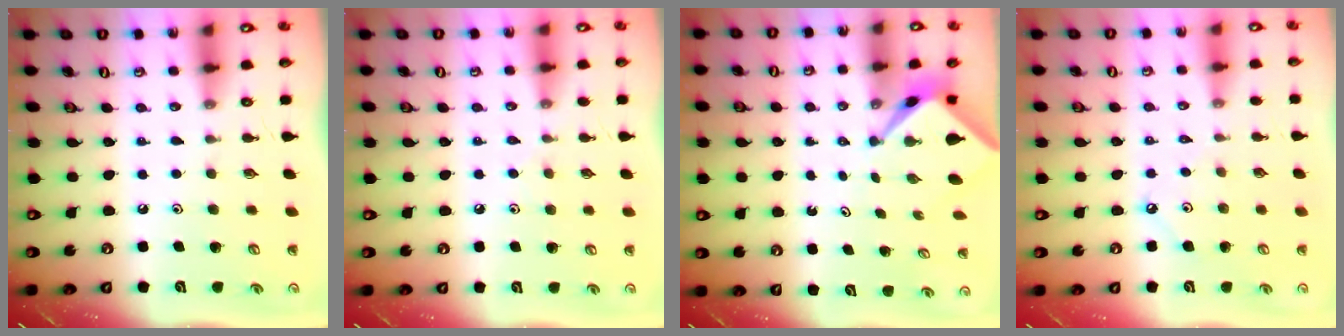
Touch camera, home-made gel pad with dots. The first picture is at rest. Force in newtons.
{"total": 4.9, "press": 4.9, "slide": 0.7}
{"total": 2.5, "press": 2.5, "slide": 0.2}
{"total": 3.1, "press": 3.1, "slide": 0.1}